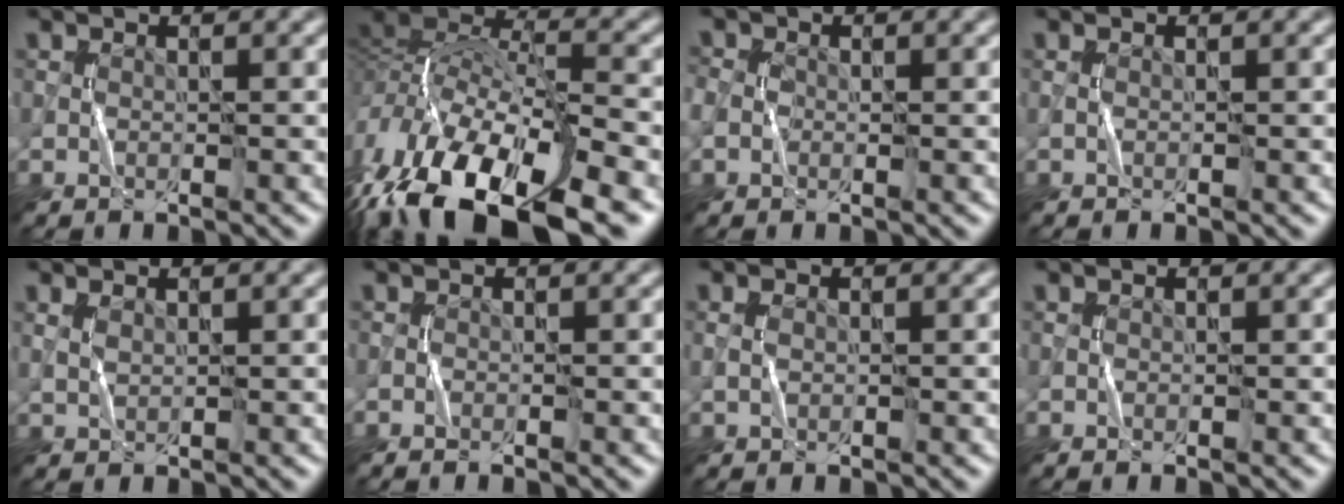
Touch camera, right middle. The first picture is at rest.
{"total": 16.9, "force": [-9.0, 7.4, 12.3], "torque": [-0.258, 0.006, -0.161]}
{"total": 2.0, "force": [-0.1, 1.8, 0.9], "torque": [-0.019, 0.005, -0.007]}
{"total": 0.6, "force": [-0.1, 0.1, 0.6], "torque": [-0.014, 0.001, -0.002]}
{"total": 1.1, "force": [0.6, 0.5, 0.8], "torque": [-0.023, 0.002, 0.016]}
{"total": 0.7, "force": [-0.5, 0.0, 0.4], "torque": [-0.009, 0.003, -0.011]}
{"total": 1.1, "force": [0.0, 0.7, 0.9], "torque": [-0.023, 0.004, -0.001]}
{"total": 0.0}